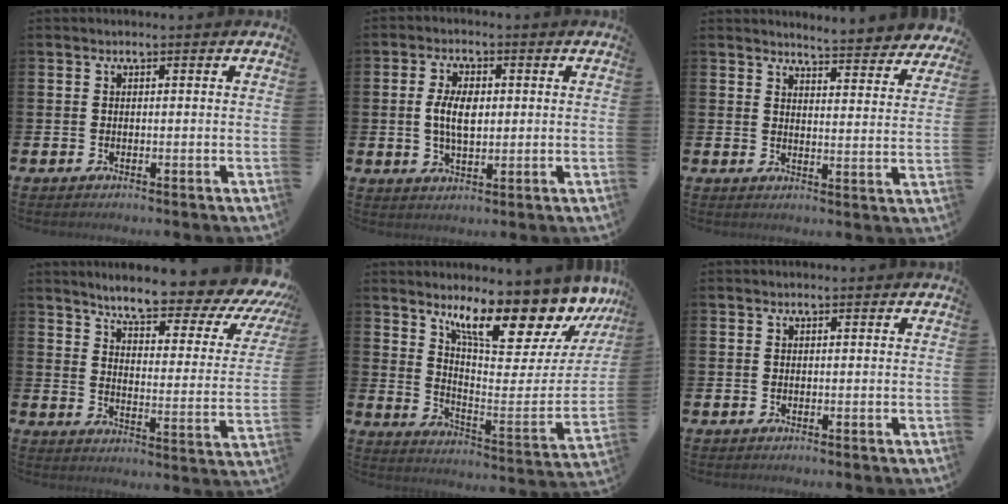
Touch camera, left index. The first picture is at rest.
{"total": 5.1, "force": [0.7, 2.6, 4.3], "torque": [-0.065, 0.000, 0.007]}
{"total": 4.7, "force": [4.7, 0.0, 0.4], "torque": [-0.010, -0.041, 0.078]}
{"total": 7.4, "force": [6.4, 1.2, 3.4], "torque": [-0.078, -0.052, 0.100]}
{"total": 13.9, "force": [11.1, 3.8, 7.5], "torque": [-0.135, -0.082, 0.186]}
{"total": 0.0}